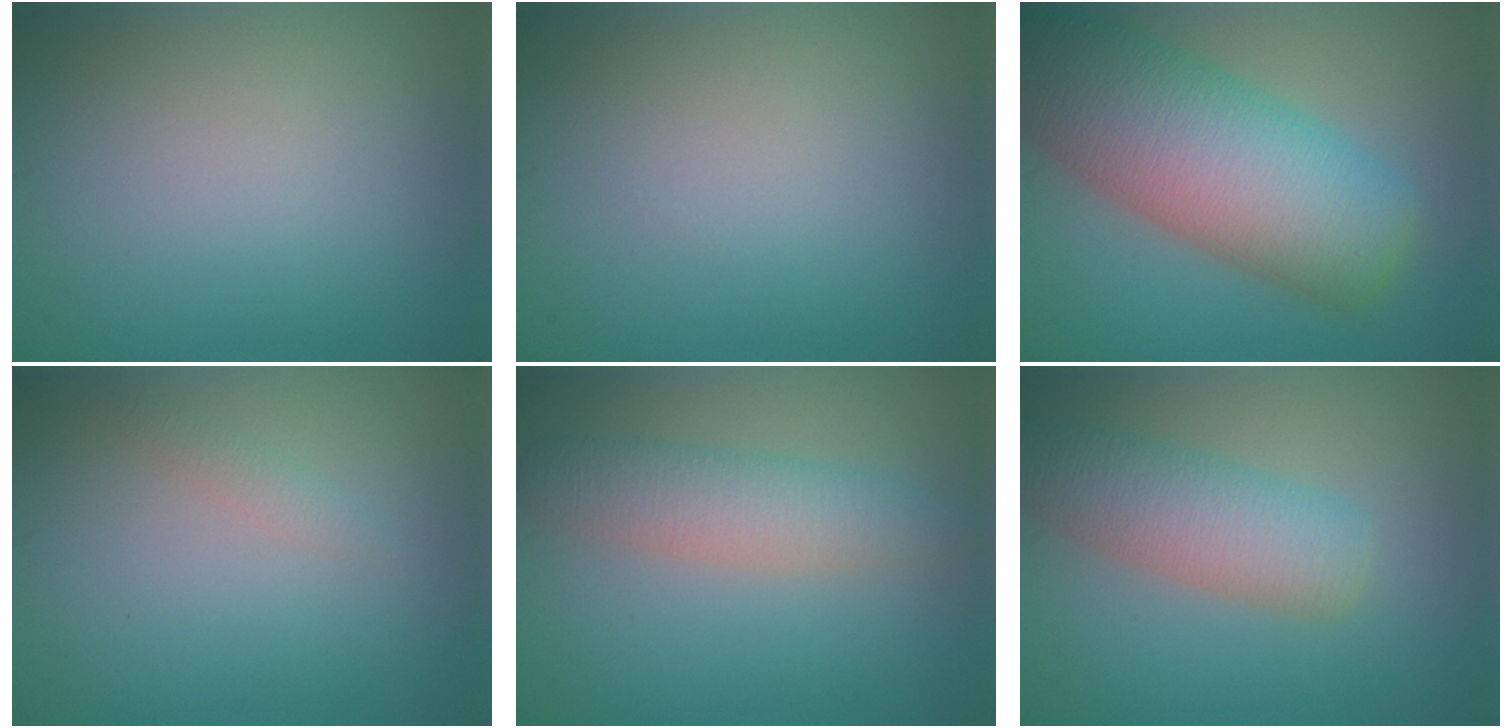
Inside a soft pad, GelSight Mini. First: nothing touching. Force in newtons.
{"total": 0.0}
{"total": 12.3, "press": 12.3, "slide": 0.8}
{"total": 1.0, "press": 0.9, "slide": 0.1}
{"total": 4.0, "press": 4.0, "slide": 0.1}
{"total": 5.3, "press": 5.3, "slide": 0.4}